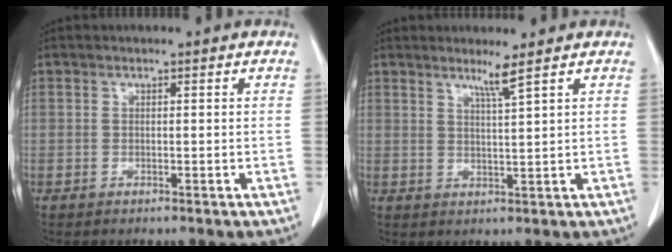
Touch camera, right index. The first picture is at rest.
{"total": 2.7, "force": [1.9, -1.1, 1.6], "torque": [-0.032, -0.013, 0.039]}